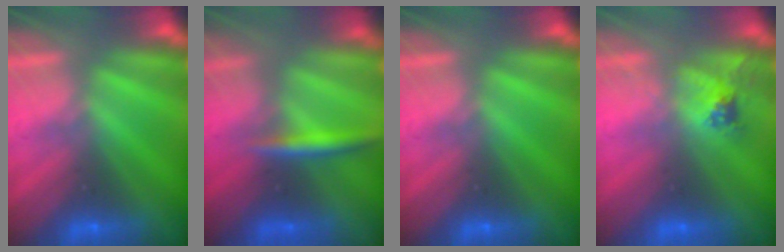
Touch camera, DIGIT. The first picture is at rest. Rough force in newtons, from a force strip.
{"total": 2.8}
{"total": 0.0}
{"total": 2.5}